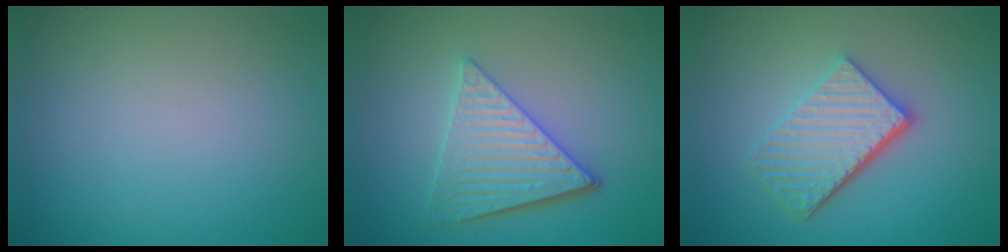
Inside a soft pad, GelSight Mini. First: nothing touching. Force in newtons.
{"total": 4.8, "press": 3.9, "slide": 2.8}
{"total": 5.2, "press": 3.8, "slide": 3.5}